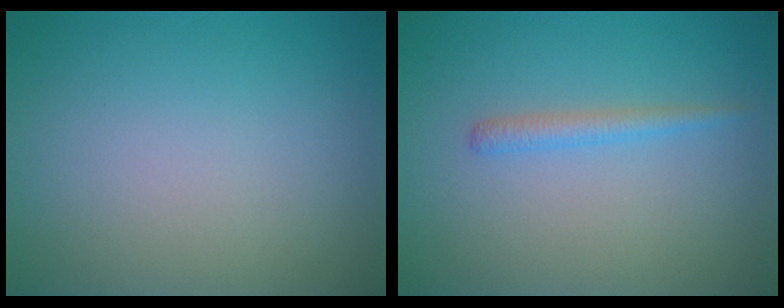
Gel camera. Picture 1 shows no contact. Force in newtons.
{"total": 1.3, "press": 1.3, "slide": 0.1}